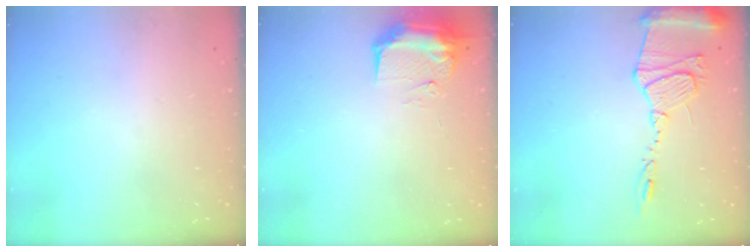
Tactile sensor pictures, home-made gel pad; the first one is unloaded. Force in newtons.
{"total": 9.2, "press": 9.1, "slide": 0.9}
{"total": 13.7, "press": 13.6, "slide": 1.8}